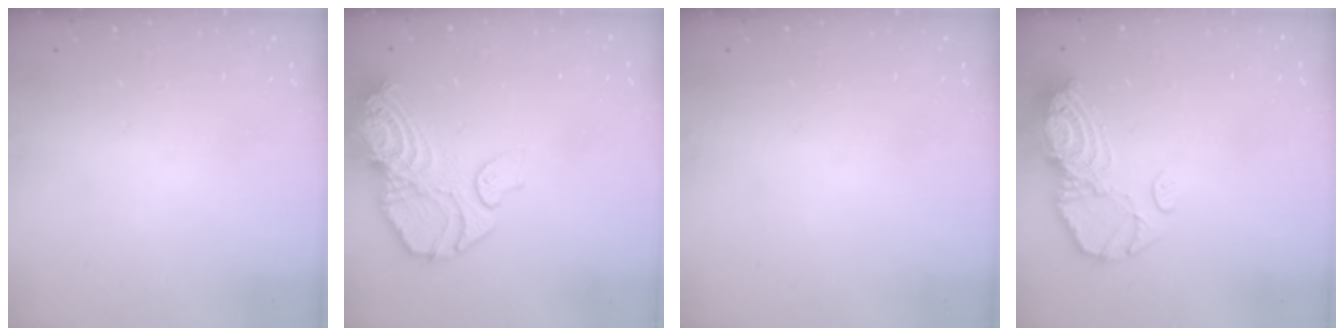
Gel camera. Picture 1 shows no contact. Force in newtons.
{"total": 14.7, "press": 14.6, "slide": 1.5}
{"total": 0.0}
{"total": 11.9, "press": 11.8, "slide": 0.9}